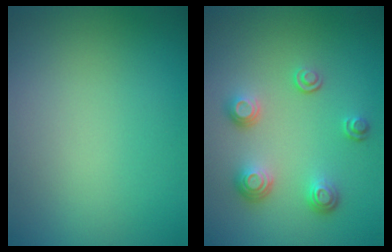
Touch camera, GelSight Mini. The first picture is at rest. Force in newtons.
{"total": 3.2, "press": 2.5, "slide": 1.9}